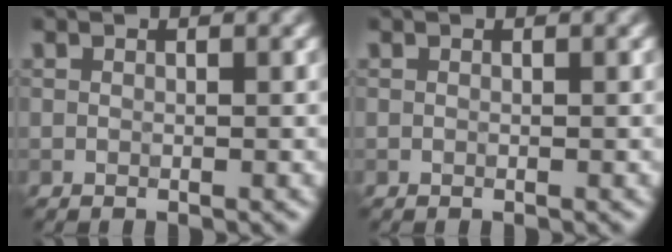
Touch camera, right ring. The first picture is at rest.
{"total": 0.0}